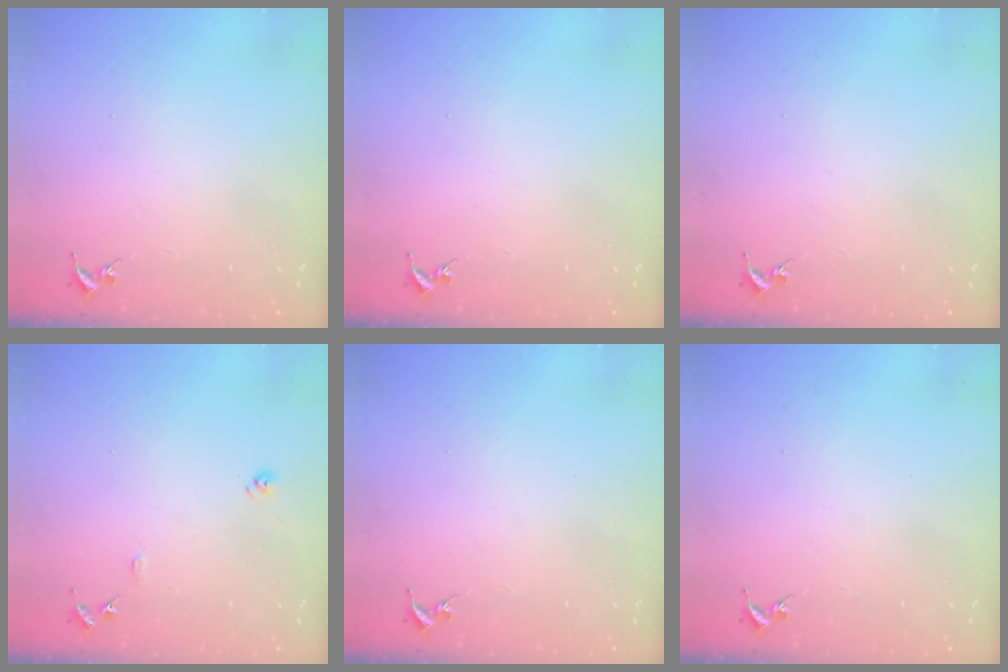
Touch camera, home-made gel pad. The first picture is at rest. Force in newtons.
{"total": 0.0}
{"total": 0.0}
{"total": 8.3, "press": 8.3, "slide": 0.7}
{"total": 0.0}
{"total": 0.0}